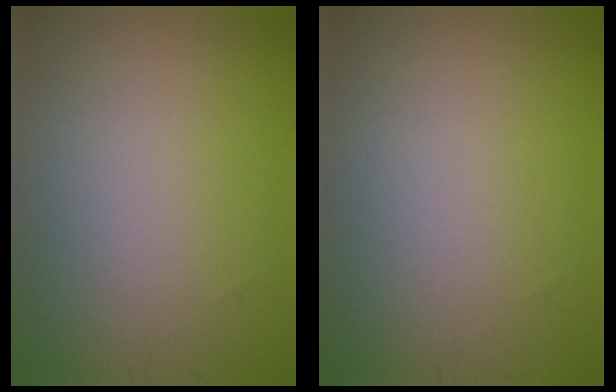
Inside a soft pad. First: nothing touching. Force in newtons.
{"total": 0.0}